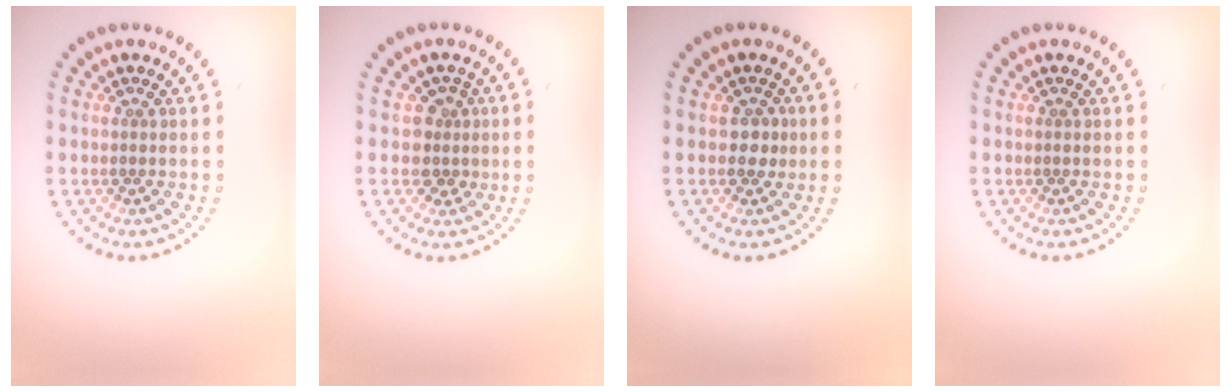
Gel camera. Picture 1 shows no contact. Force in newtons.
{"total": 2.2, "press": 1.8, "slide": 1.3}
{"total": 1.4, "press": 1.4, "slide": 0.4}
{"total": 0.0}